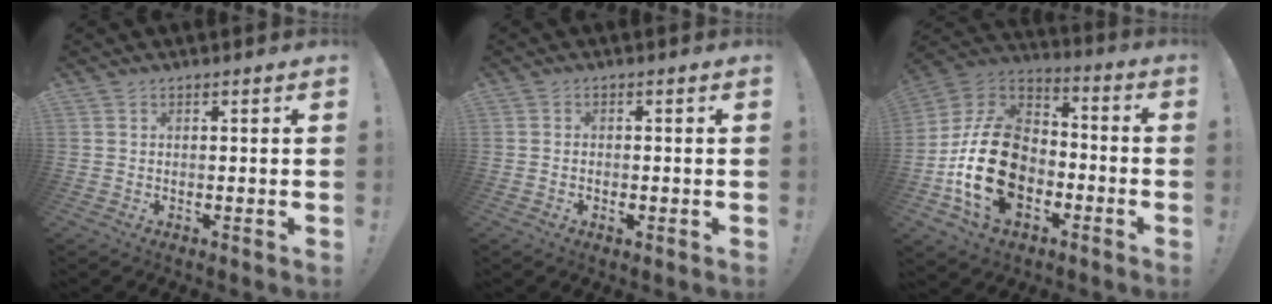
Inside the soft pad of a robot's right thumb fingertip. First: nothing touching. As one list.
[{"total": 1.4, "force": [-0.9, 0.9, 0.8], "torque": [-0.017, 0.005, -0.013]}, {"total": 23.5, "force": [-6.2, 16.6, 15.5], "torque": [-0.298, 0.046, -0.090]}]